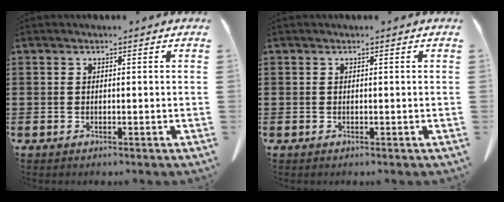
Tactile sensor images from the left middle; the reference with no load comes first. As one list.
[{"total": 0.0}]